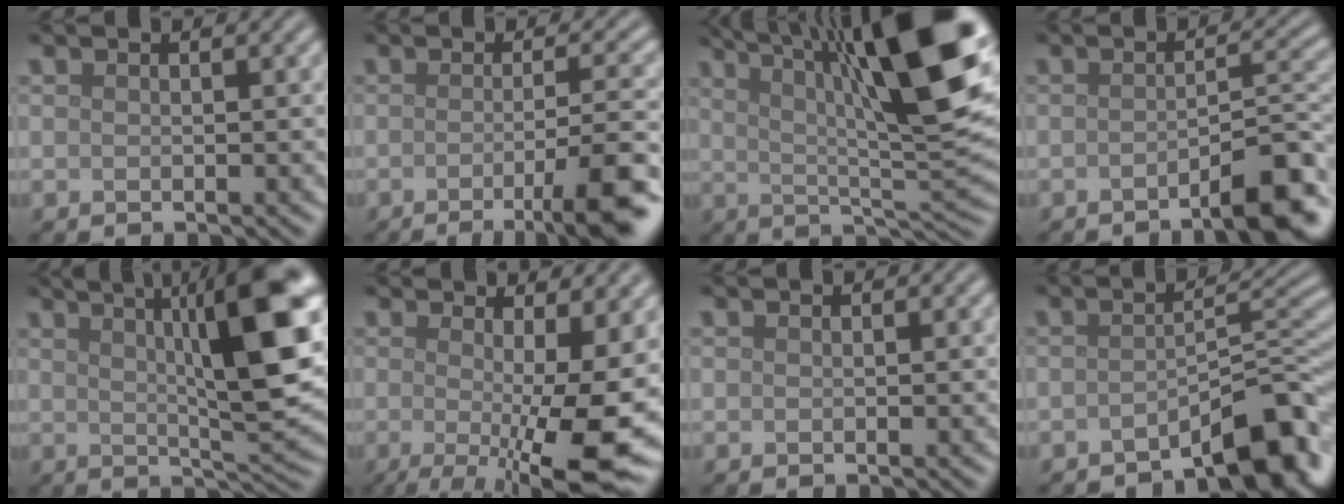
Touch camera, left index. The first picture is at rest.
{"total": 7.6, "force": [-3.0, 1.6, 6.7], "torque": [-0.087, -0.003, -0.045]}
{"total": 15.7, "force": [6.6, 4.0, 13.7], "torque": [-0.193, 0.015, 0.102]}
{"total": 5.0, "force": [-3.0, 0.9, 3.9], "torque": [-0.047, 0.014, -0.048]}
{"total": 12.6, "force": [3.7, 2.8, 11.7], "torque": [-0.135, 0.007, 0.056]}
{"total": 12.7, "force": [-1.6, 3.2, 12.1], "torque": [-0.150, -0.010, -0.018]}
{"total": 0.0}
{"total": 6.4, "force": [-4.4, 1.7, 4.4], "torque": [-0.046, 0.013, -0.068]}